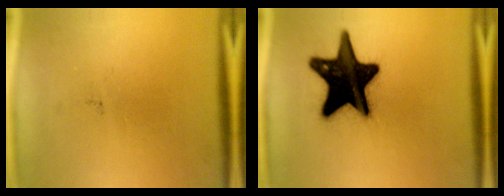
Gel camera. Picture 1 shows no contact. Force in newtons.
{"total": 19.9}